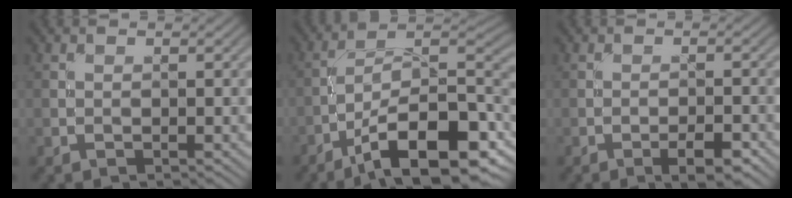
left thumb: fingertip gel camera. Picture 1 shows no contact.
{"total": 15.8, "force": [-8.4, 6.1, 11.9], "torque": [-0.183, -0.010, -0.152]}
{"total": 3.5, "force": [-2.1, 1.0, 2.7], "torque": [-0.042, 0.005, -0.030]}